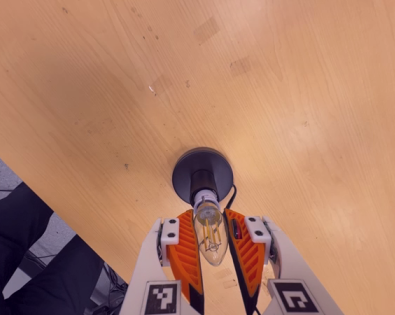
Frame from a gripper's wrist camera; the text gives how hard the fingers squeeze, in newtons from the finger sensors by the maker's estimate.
{"total": 10.5, "left": 10.3, "right": 10.8}